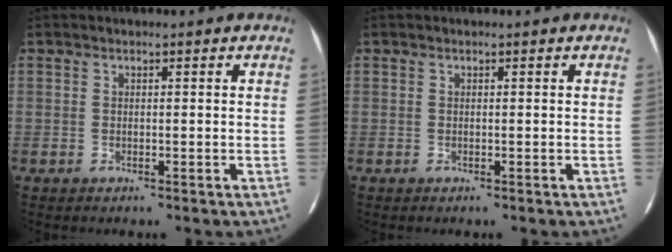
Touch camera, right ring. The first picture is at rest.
{"total": 0.0}